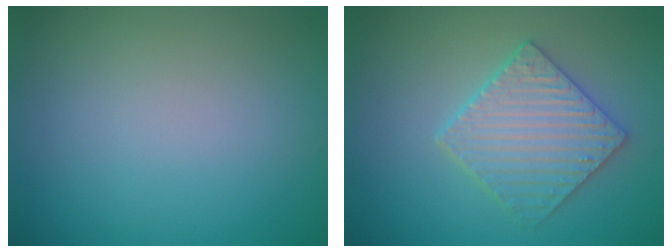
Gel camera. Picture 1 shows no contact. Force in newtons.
{"total": 4.1, "press": 3.7, "slide": 1.7}